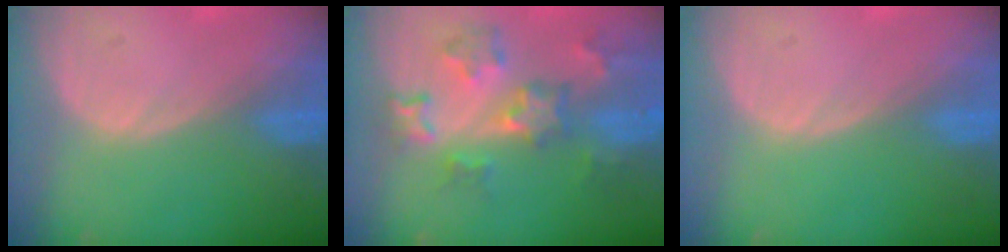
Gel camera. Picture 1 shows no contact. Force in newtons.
{"total": 8.8, "press": 7.8, "slide": 4.0}
{"total": 0.0}